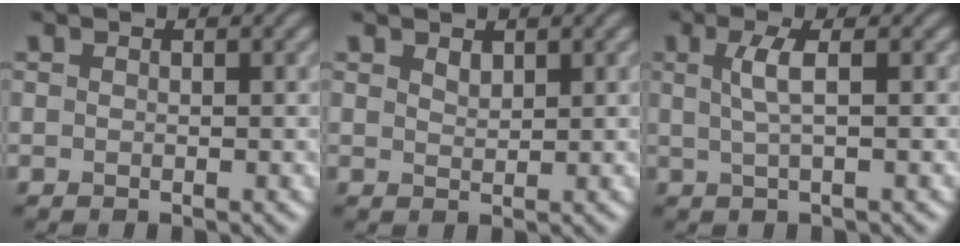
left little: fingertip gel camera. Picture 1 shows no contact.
{"total": 1.0, "force": [0.8, 0.5, 0.4], "torque": [-0.011, -0.001, 0.019]}
{"total": 2.5, "force": [0.5, 0.6, 2.4], "torque": [-0.048, 0.002, 0.008]}